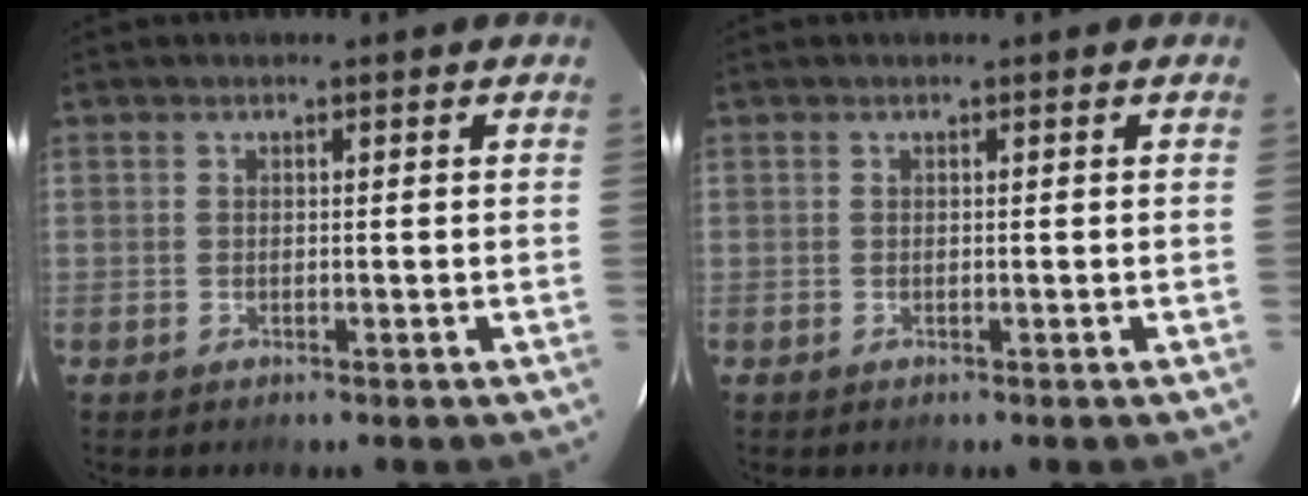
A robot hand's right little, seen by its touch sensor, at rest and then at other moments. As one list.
[{"total": 0.0}]